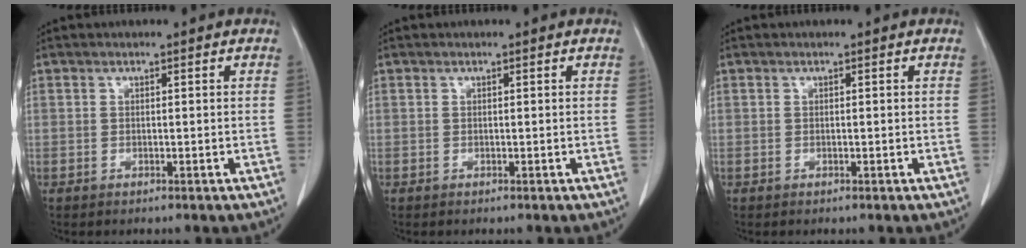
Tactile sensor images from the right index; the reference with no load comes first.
{"total": 0.0}
{"total": 0.0}